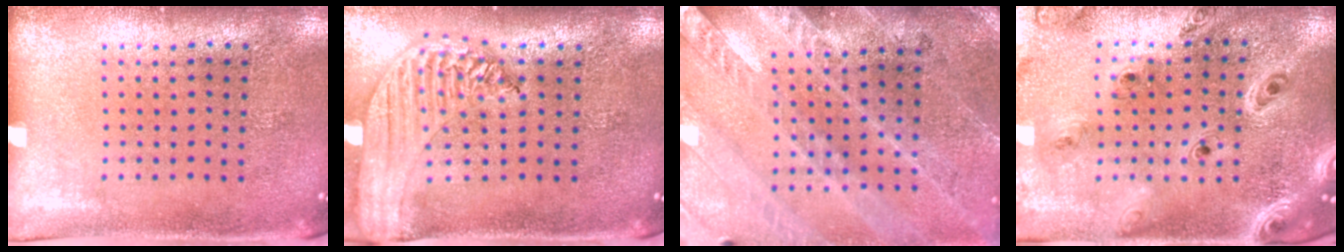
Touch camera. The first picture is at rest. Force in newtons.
{"total": 2.0, "press": 1.9, "slide": 0.7}
{"total": 2.9, "press": 2.6, "slide": 1.1}
{"total": 2.2, "press": 2.1, "slide": 0.8}